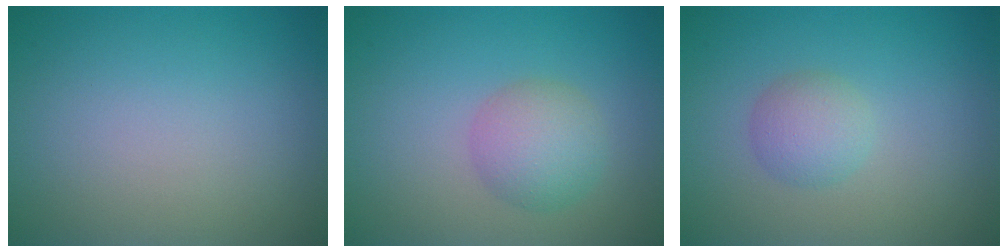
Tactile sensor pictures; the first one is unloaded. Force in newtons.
{"total": 3.4, "press": 3.4, "slide": 0.1}
{"total": 2.2, "press": 2.2, "slide": 0.1}